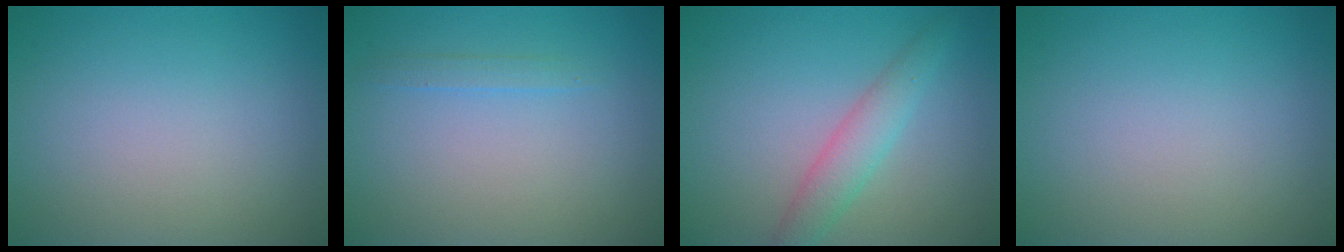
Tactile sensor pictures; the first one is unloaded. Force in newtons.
{"total": 0.9, "press": 0.9, "slide": 0.1}
{"total": 2.9, "press": 2.9, "slide": 0.1}
{"total": 0.0}